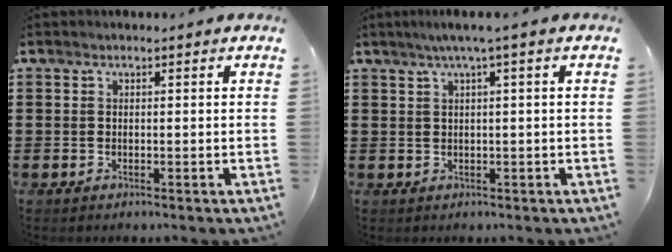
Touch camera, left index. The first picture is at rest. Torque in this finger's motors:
{"motor_torque": [0.74, -0.33, 0.35, 0.06]}